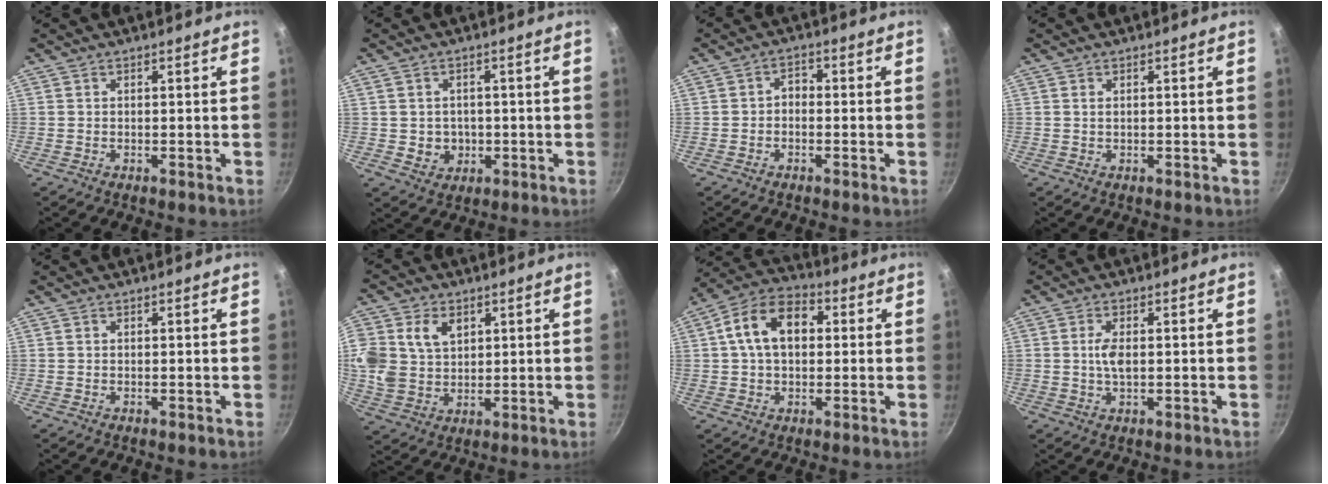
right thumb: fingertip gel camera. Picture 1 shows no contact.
{"total": 4.4, "force": [-0.3, 4.0, 1.8], "torque": [-0.011, 0.006, 0.005]}
{"total": 2.4, "force": [-0.8, 1.7, 1.5], "torque": [-0.017, 0.016, -0.018]}
{"total": 0.8, "force": [0.3, 0.5, 0.6], "torque": [-0.011, 0.001, 0.005]}
{"total": 0.0}
{"total": 14.2, "force": [4.2, 11.0, 7.9], "torque": [-0.175, 0.002, 0.083]}
{"total": 12.7, "force": [2.1, 8.5, 9.2], "torque": [-0.128, 0.028, 0.017]}
{"total": 3.5, "force": [0.2, 1.7, 3.1], "torque": [-0.059, 0.003, 0.003]}